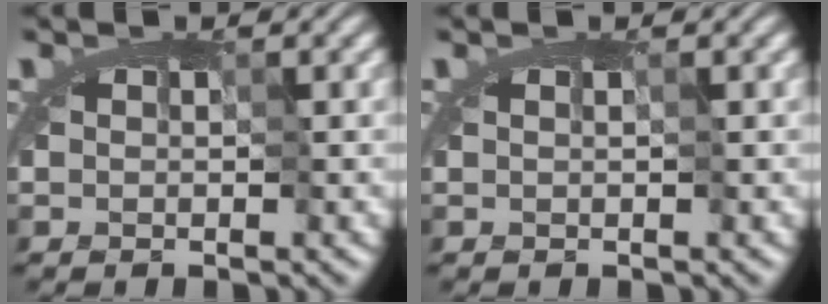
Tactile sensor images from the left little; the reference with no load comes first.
{"total": 0.0}